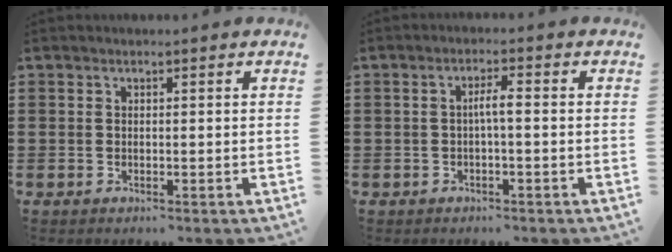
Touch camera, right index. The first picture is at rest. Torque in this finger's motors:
{"motor_torque": [0.57, -0.63, 0.07, 0.09]}